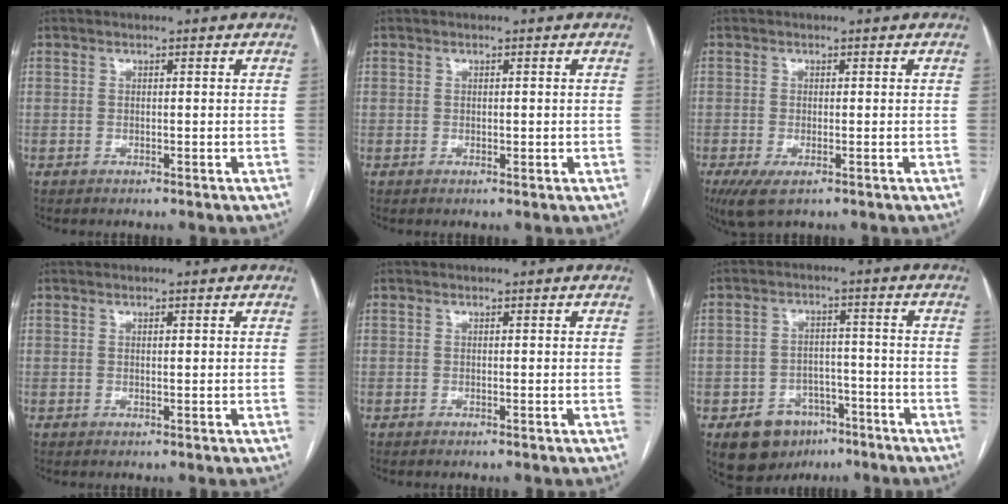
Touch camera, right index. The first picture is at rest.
{"total": 1.0, "force": [0.0, 0.6, 0.8], "torque": [-0.011, -0.001, 0.002]}
{"total": 4.2, "force": [-2.3, 1.3, 3.3], "torque": [-0.064, -0.013, -0.033]}
{"total": 0.6, "force": [0.2, 0.1, 0.5], "torque": [-0.011, 0.000, 0.004]}
{"total": 0.0}
{"total": 7.9, "force": [-4.6, 5.8, 2.9], "torque": [-0.050, 0.013, -0.062]}